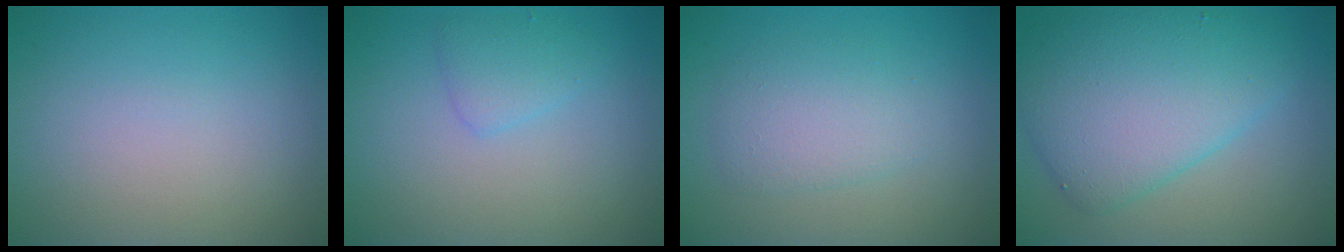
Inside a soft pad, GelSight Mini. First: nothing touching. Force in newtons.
{"total": 1.8, "press": 1.8, "slide": 0.1}
{"total": 3.0, "press": 3.0, "slide": 0.1}
{"total": 7.8, "press": 7.8, "slide": 0.2}